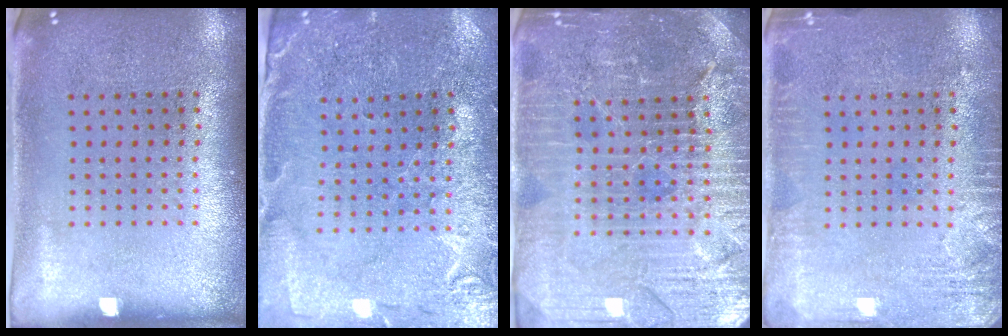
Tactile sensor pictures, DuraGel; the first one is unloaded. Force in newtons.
{"total": 0.5, "press": 0.5, "slide": 0.2}
{"total": 4.9, "press": 4.6, "slide": 1.7}
{"total": 2.7, "press": 2.7, "slide": 0.4}